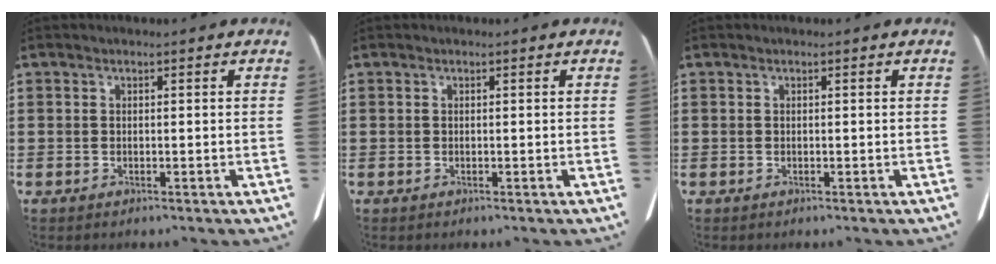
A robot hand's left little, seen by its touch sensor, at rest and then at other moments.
{"total": 0.0}
{"total": 0.0}